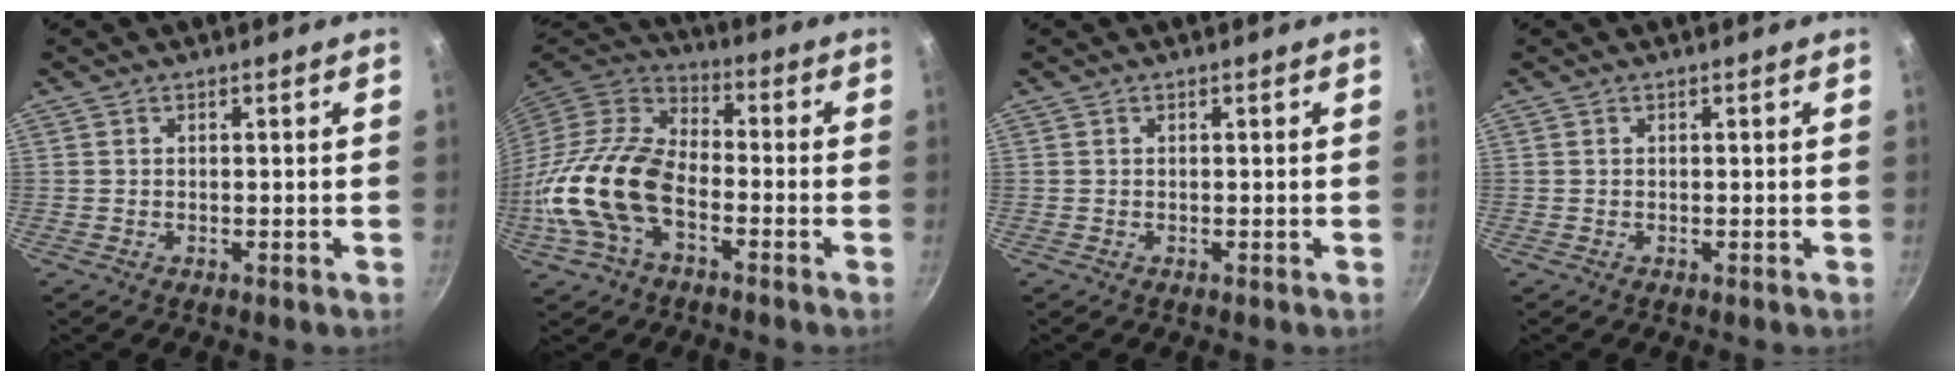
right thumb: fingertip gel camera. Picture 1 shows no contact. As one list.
[{"total": 18.4, "force": [-5.5, 11.0, 13.7], "torque": [-0.254, 0.040, -0.120]}, {"total": 0.0}, {"total": 0.0}]